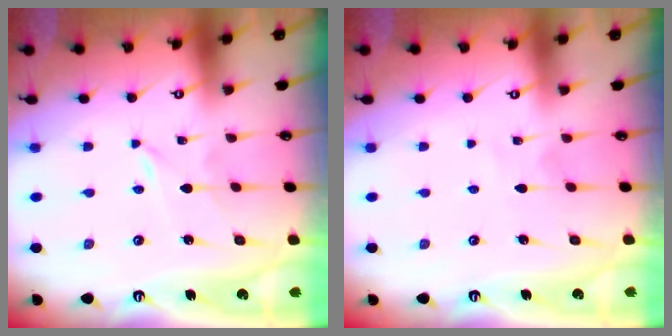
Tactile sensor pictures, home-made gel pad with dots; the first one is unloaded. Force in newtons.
{"total": 3.6, "press": 3.6, "slide": 0.4}